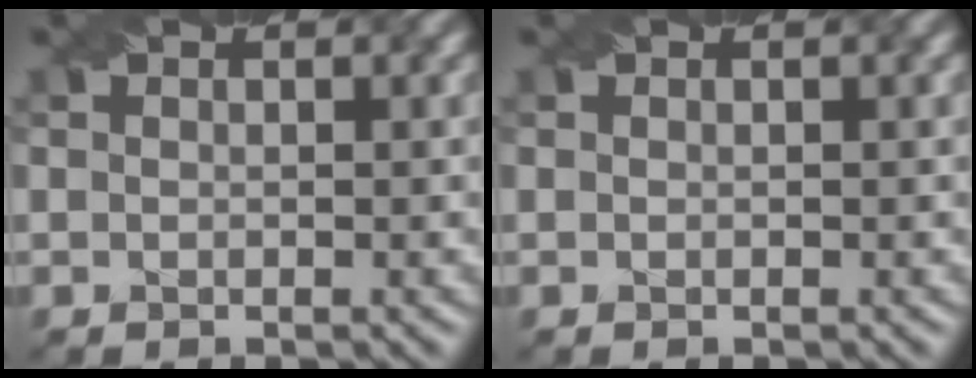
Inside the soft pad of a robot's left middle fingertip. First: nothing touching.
{"total": 0.0}